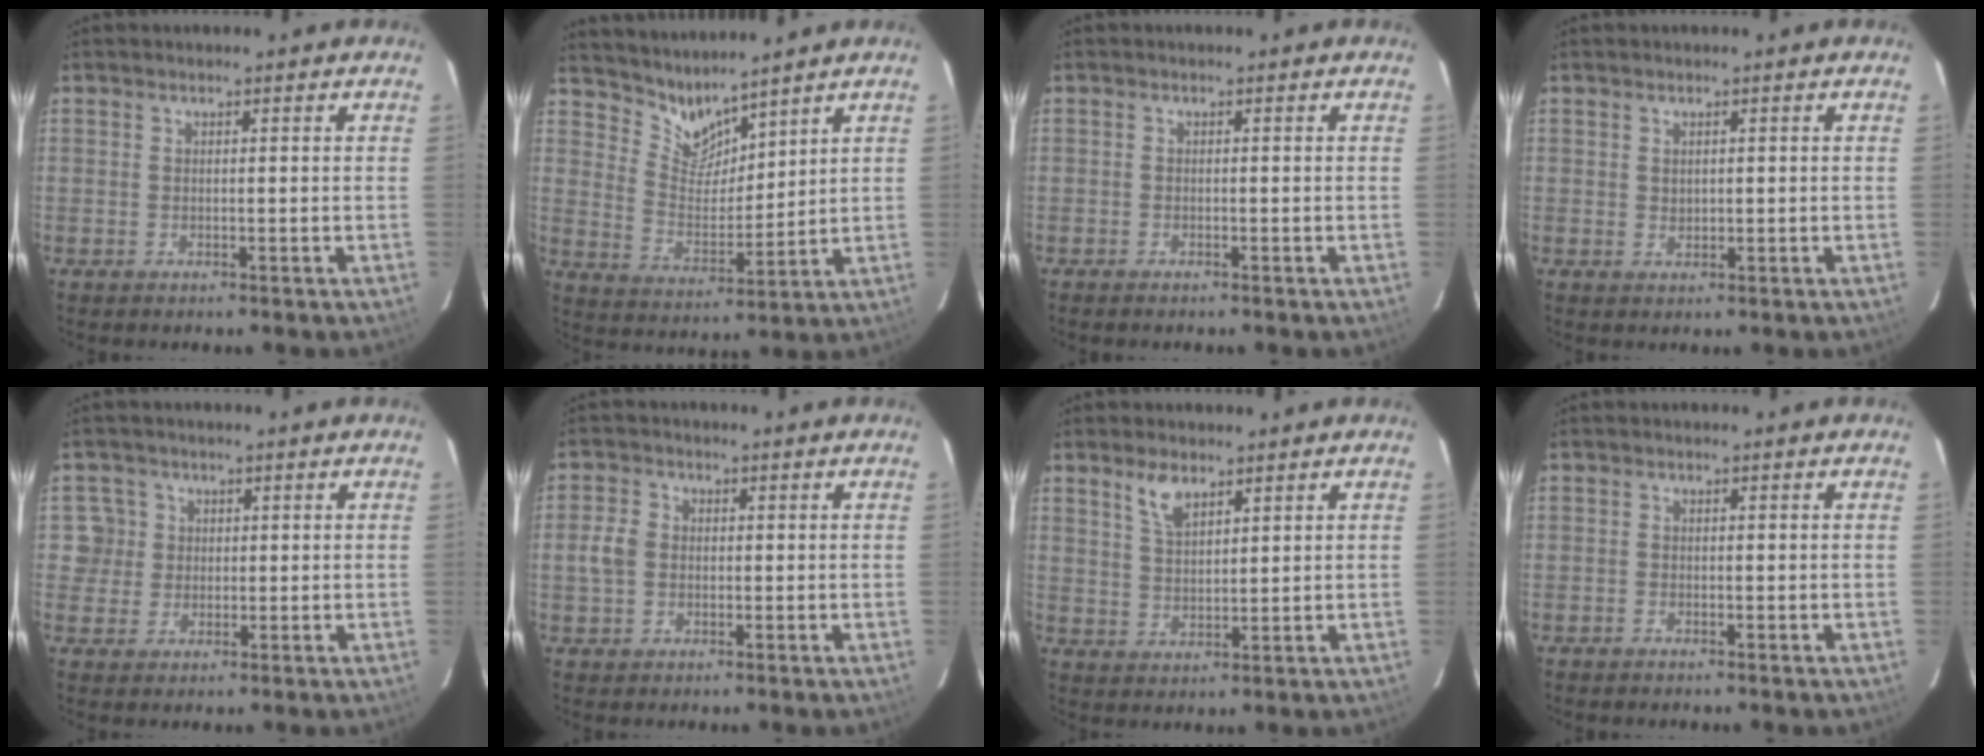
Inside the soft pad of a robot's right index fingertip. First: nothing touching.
{"total": 7.2, "force": [6.7, 1.8, 1.7], "torque": [-0.028, -0.013, 0.136]}
{"total": 0.9, "force": [-0.8, 0.2, 0.3], "torque": [-0.009, -0.002, -0.015]}
{"total": 1.2, "force": [0.5, 0.9, 0.4], "torque": [-0.005, 0.003, 0.011]}
{"total": 4.1, "force": [0.6, 4.0, 0.1], "torque": [0.019, 0.021, 0.010]}
{"total": 3.1, "force": [-0.7, 2.7, 1.5], "torque": [-0.032, 0.007, -0.016]}
{"total": 4.8, "force": [3.2, 2.0, 2.9], "torque": [-0.053, 0.003, 0.064]}
{"total": 0.8, "force": [-0.7, 0.4, 0.1], "torque": [-0.007, 0.002, -0.015]}